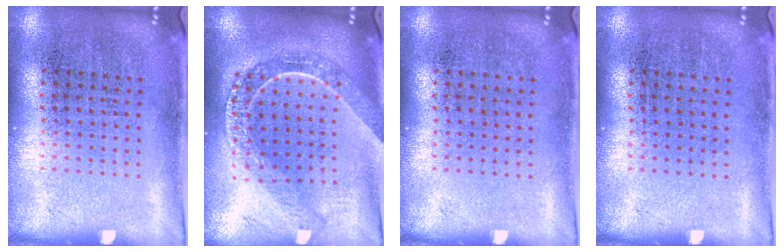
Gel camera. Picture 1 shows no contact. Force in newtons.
{"total": 2.3, "press": 1.9, "slide": 1.2}
{"total": 0.0}
{"total": 0.0}